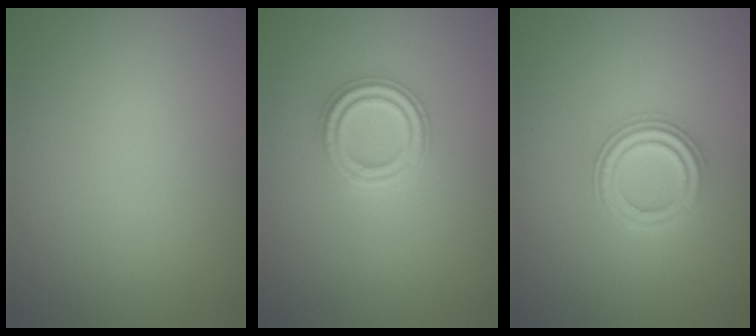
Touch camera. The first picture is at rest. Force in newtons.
{"total": 2.7, "press": 2.5, "slide": 0.9}
{"total": 2.9, "press": 2.7, "slide": 1.2}